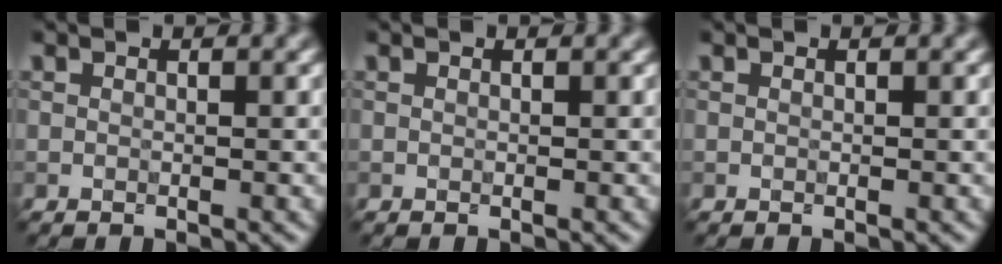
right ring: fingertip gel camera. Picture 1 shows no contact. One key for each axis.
{"total": 0.0}
{"total": 0.0}